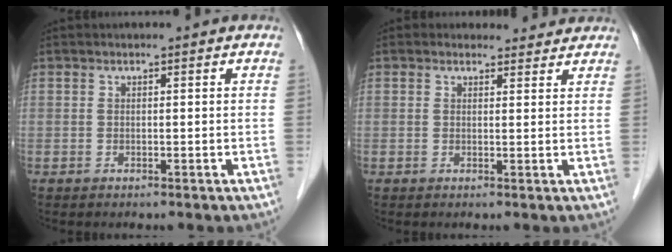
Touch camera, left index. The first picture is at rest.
{"total": 2.7, "force": [2.4, 1.3, -0.1], "torque": [0.004, 0.003, 0.021]}